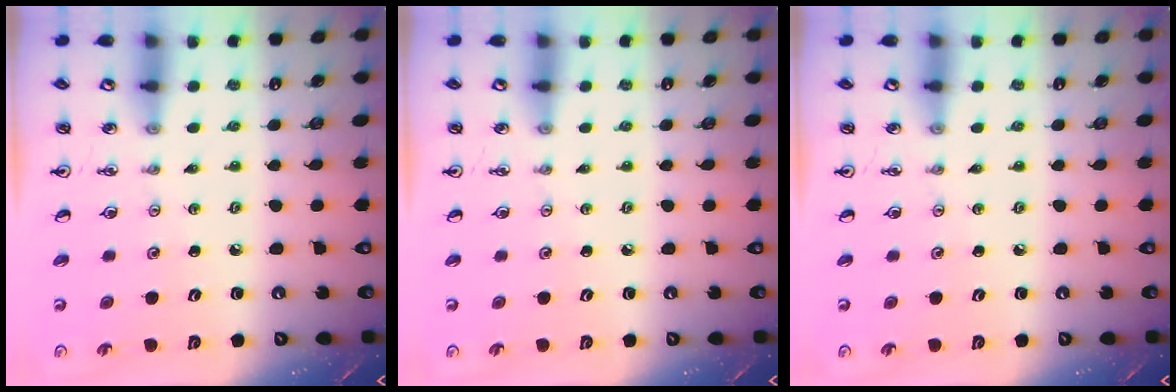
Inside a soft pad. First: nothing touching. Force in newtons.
{"total": 0.0}
{"total": 0.0}